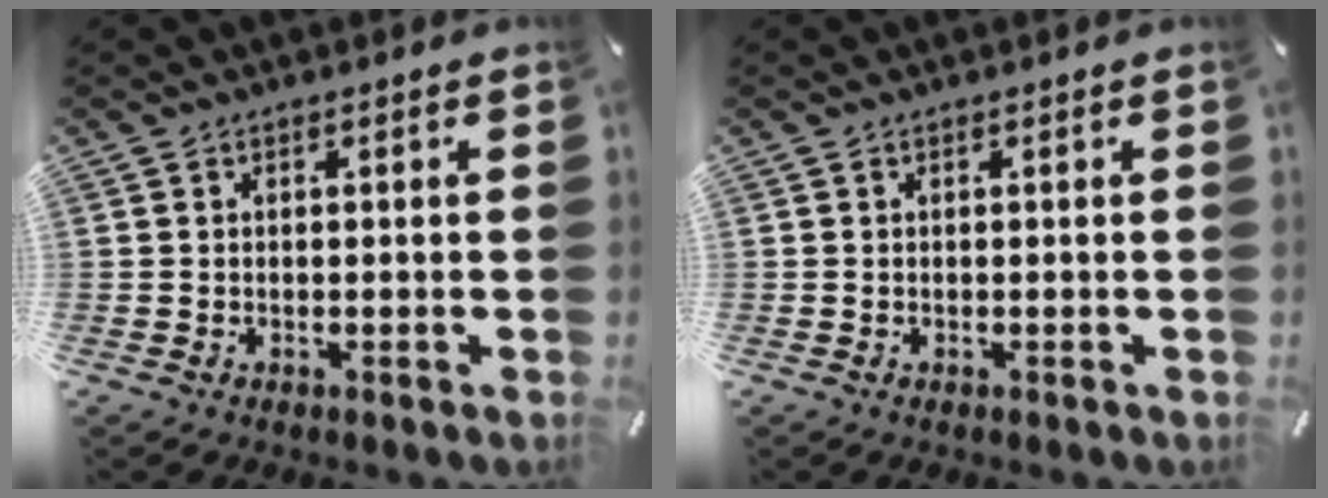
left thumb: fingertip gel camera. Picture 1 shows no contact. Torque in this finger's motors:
{"motor_torque": [-0.17, -0.12, 0.03, 0.02, 0.00]}